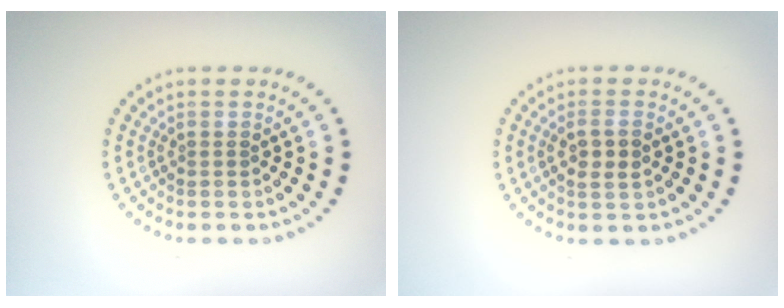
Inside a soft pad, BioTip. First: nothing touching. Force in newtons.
{"total": 2.1, "press": 2.0, "slide": 0.5}